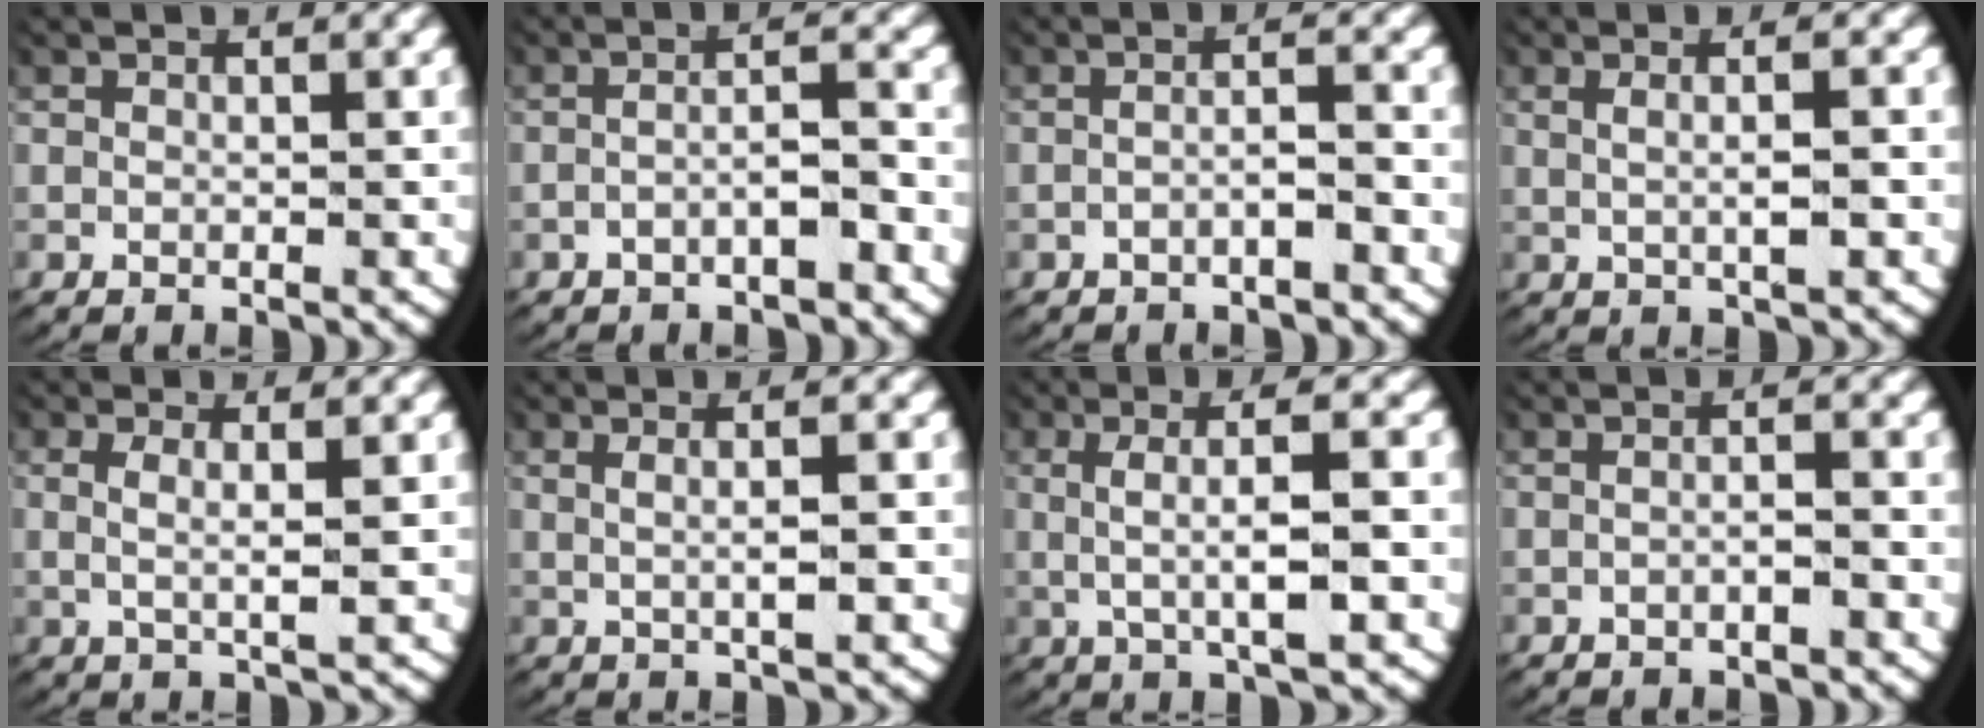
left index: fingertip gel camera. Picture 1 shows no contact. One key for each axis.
{"total": 2.9, "fx": -1.2, "fy": 0.4, "fz": 2.6, "tx": -0.040, "ty": 0.002, "tz": -0.021}
{"total": 2.1, "fx": -0.9, "fy": 0.2, "fz": 1.9, "tx": -0.029, "ty": 0.000, "tz": -0.017}
{"total": 2.9, "fx": 0.4, "fy": 0.6, "fz": 2.8, "tx": -0.044, "ty": 0.004, "tz": 0.013}
{"total": 2.8, "fx": 0.7, "fy": 0.8, "fz": 2.6, "tx": -0.056, "ty": -0.009, "tz": 0.020}
{"total": 2.9, "fx": 0.6, "fy": 0.6, "fz": 2.8, "tx": -0.045, "ty": 0.002, "tz": 0.015}
{"total": 5.9, "fx": 1.5, "fy": 1.3, "fz": 5.5, "tx": -0.091, "ty": 0.015, "tz": 0.024}
{"total": 1.4, "fx": -0.6, "fy": 0.0, "fz": 1.3, "tx": -0.023, "ty": -0.002, "tz": -0.011}